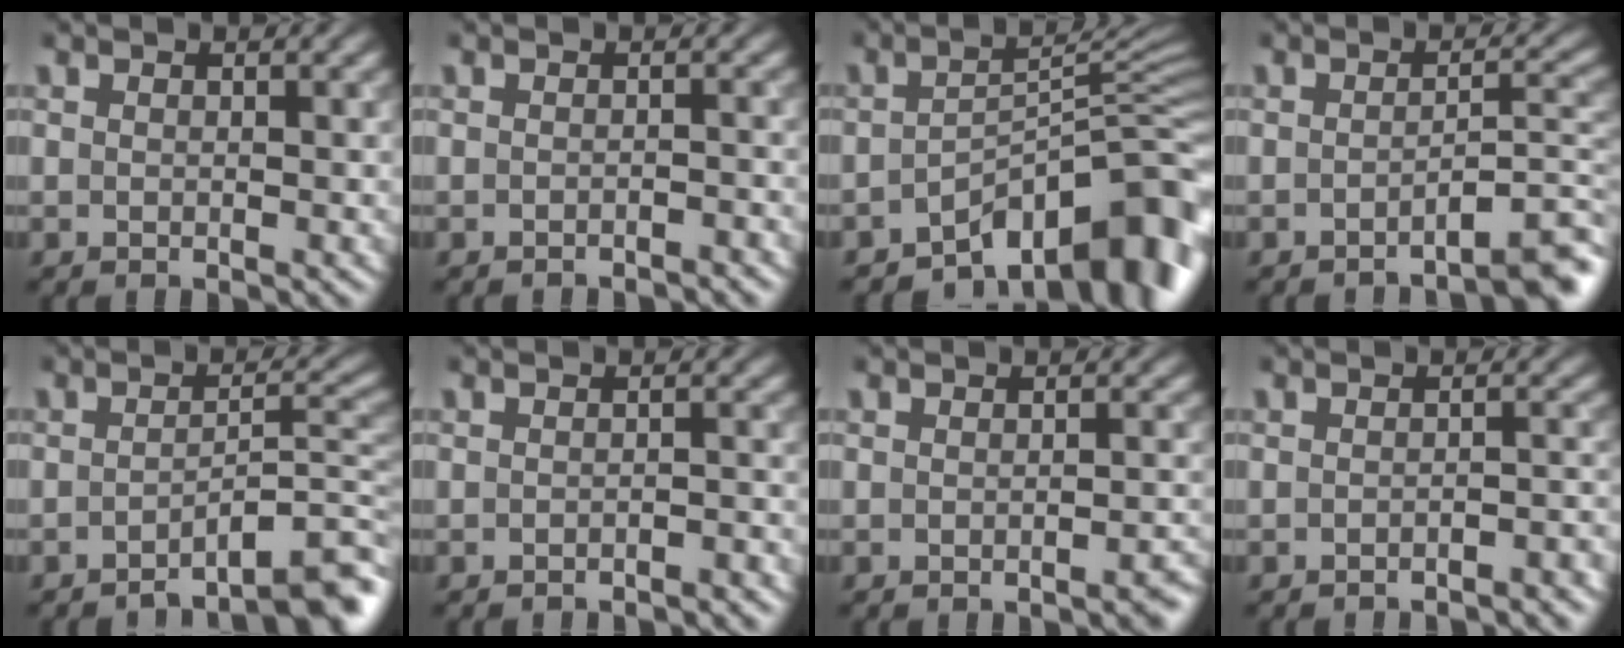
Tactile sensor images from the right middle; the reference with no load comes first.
{"total": 1.5, "force": [-1.4, 0.2, 0.4], "torque": [0.004, 0.003, -0.018]}
{"total": 10.7, "force": [-6.5, 4.0, 7.5], "torque": [-0.081, -0.002, -0.105]}
{"total": 3.8, "force": [-2.7, 0.6, 2.6], "torque": [-0.020, 0.017, -0.046]}
{"total": 5.1, "force": [-3.7, 1.1, 3.4], "torque": [-0.032, 0.014, -0.052]}
{"total": 1.9, "force": [-1.8, 0.2, 0.5], "torque": [0.004, 0.005, -0.020]}
{"total": 1.3, "force": [-0.9, 0.3, 0.9], "torque": [-0.006, 0.002, -0.013]}
{"total": 2.7, "force": [-2.5, 0.4, 0.9], "torque": [-0.001, 0.006, -0.031]}